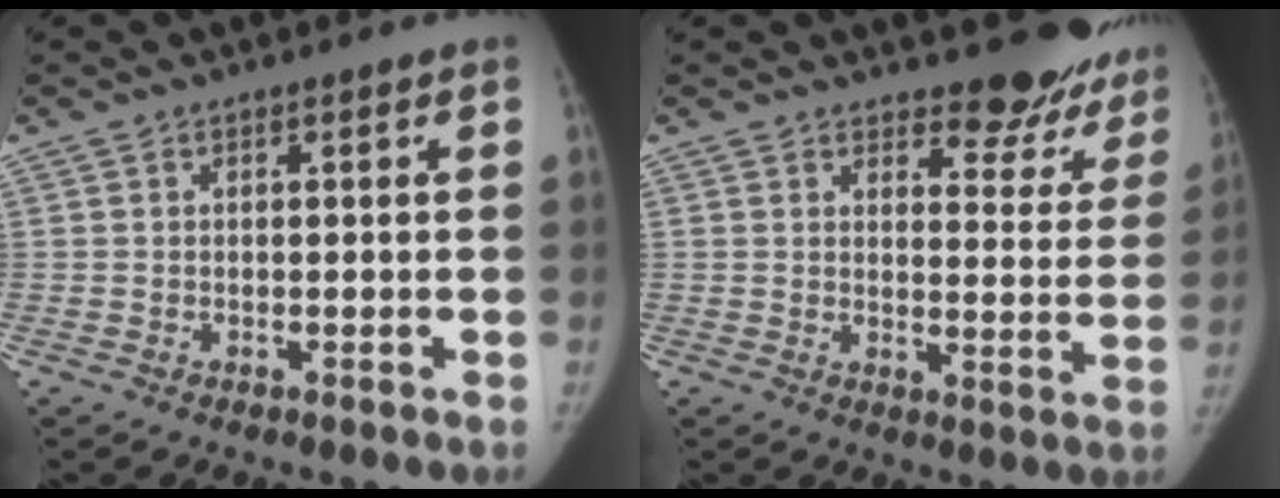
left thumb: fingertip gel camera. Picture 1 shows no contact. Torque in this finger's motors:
{"motor_torque": [0.95, -0.39, 0.78, -0.54, 0.09]}